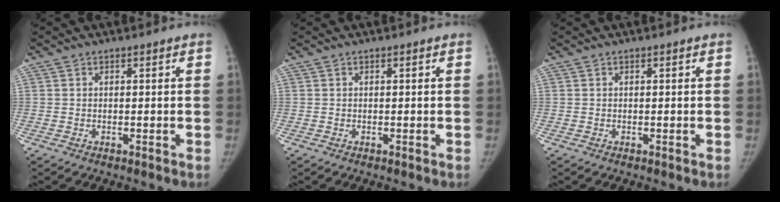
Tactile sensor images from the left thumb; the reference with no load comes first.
{"total": 0.0}
{"total": 0.0}